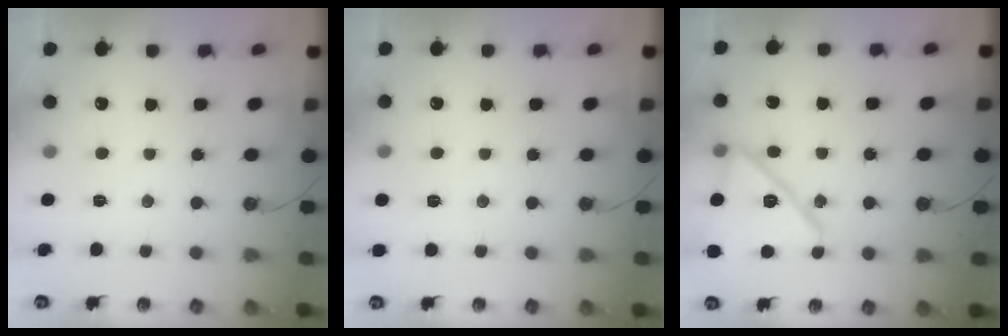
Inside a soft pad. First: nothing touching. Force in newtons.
{"total": 3.0, "press": 2.1, "slide": 2.2}
{"total": 17.2, "press": 17.2, "slide": 0.4}